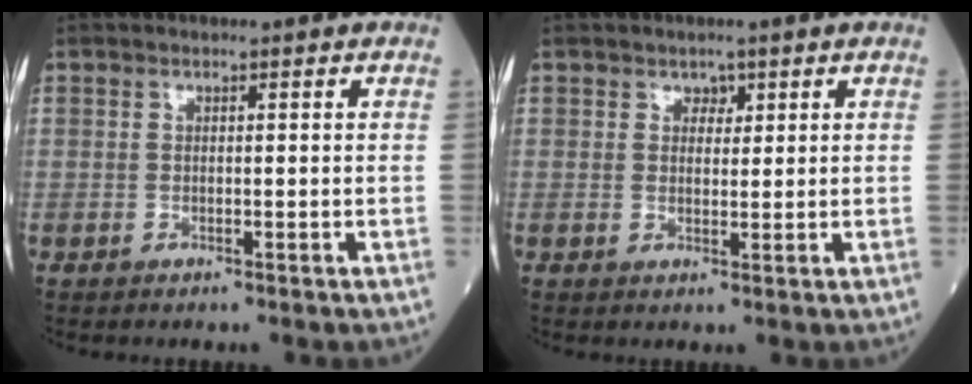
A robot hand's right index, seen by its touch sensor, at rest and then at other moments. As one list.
[{"total": 1.6, "force": [1.1, 1.1, 0.6], "torque": [0.002, -0.003, 0.014]}]